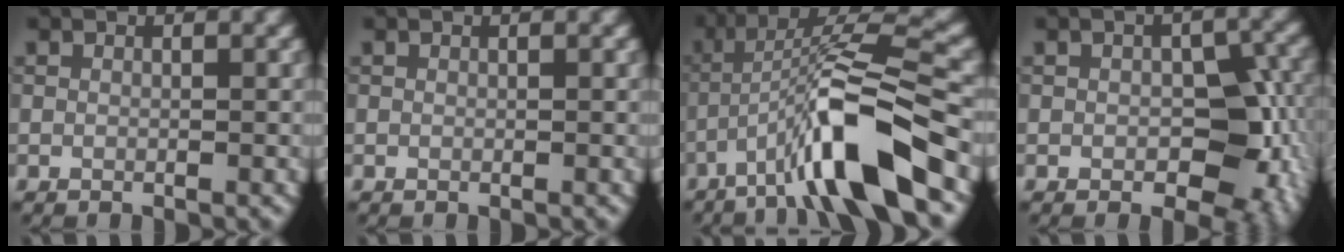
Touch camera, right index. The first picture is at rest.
{"total": 0.0}
{"total": 9.7, "force": [-5.1, 1.3, 8.1], "torque": [-0.142, 0.016, -0.092]}
{"total": 6.7, "force": [-1.1, 4.0, 5.2], "torque": [-0.060, -0.005, -0.016]}